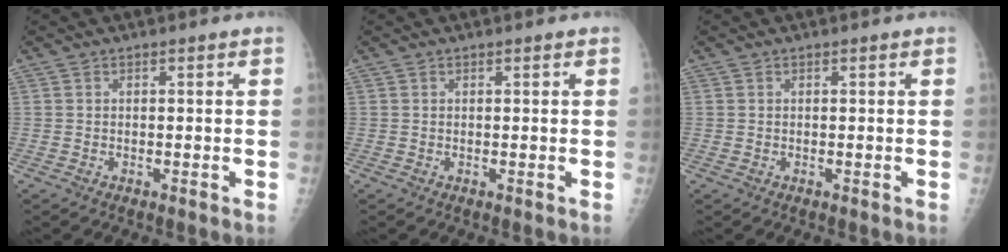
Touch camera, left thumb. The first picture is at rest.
{"total": 0.0}
{"total": 0.0}